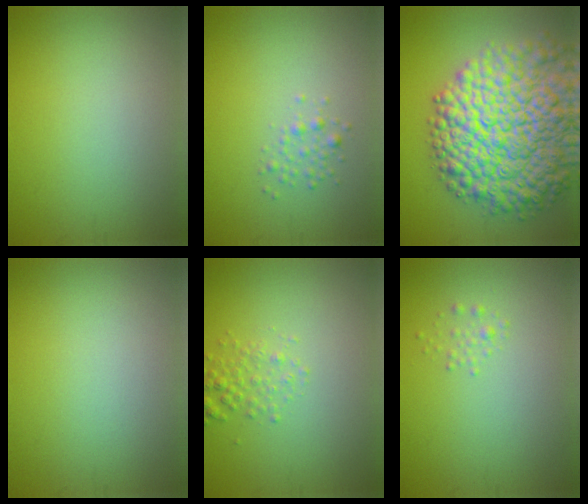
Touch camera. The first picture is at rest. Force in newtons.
{"total": 1.2, "press": 1.2, "slide": 0.1}
{"total": 15.3, "press": 15.3, "slide": 0.8}
{"total": 0.0}
{"total": 1.7, "press": 1.7, "slide": 0.1}
{"total": 0.9, "press": 0.9, "slide": 0.1}